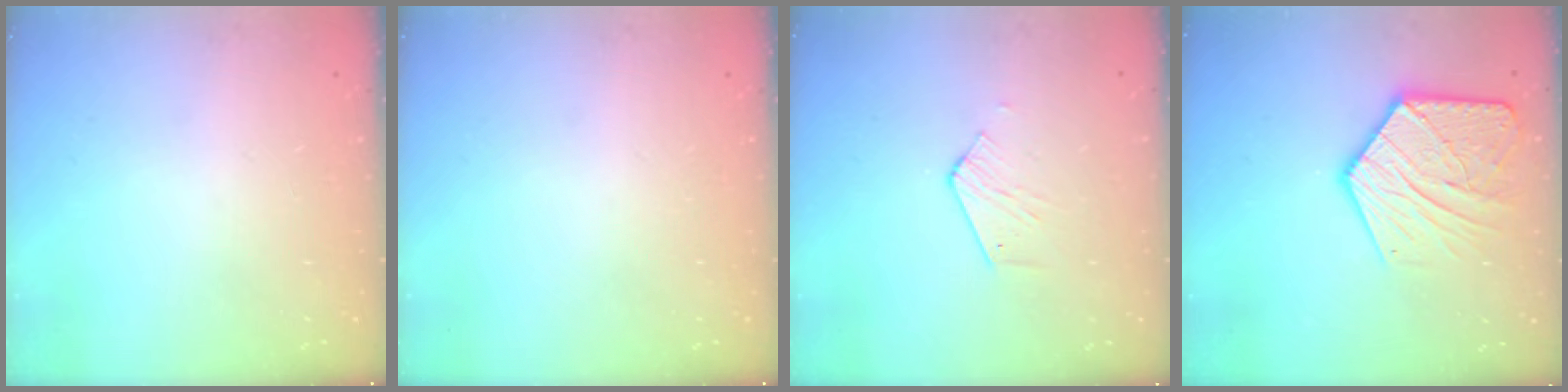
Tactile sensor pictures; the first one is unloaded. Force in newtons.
{"total": 0.0}
{"total": 4.1, "press": 4.0, "slide": 0.2}
{"total": 16.1, "press": 16.1, "slide": 1.1}